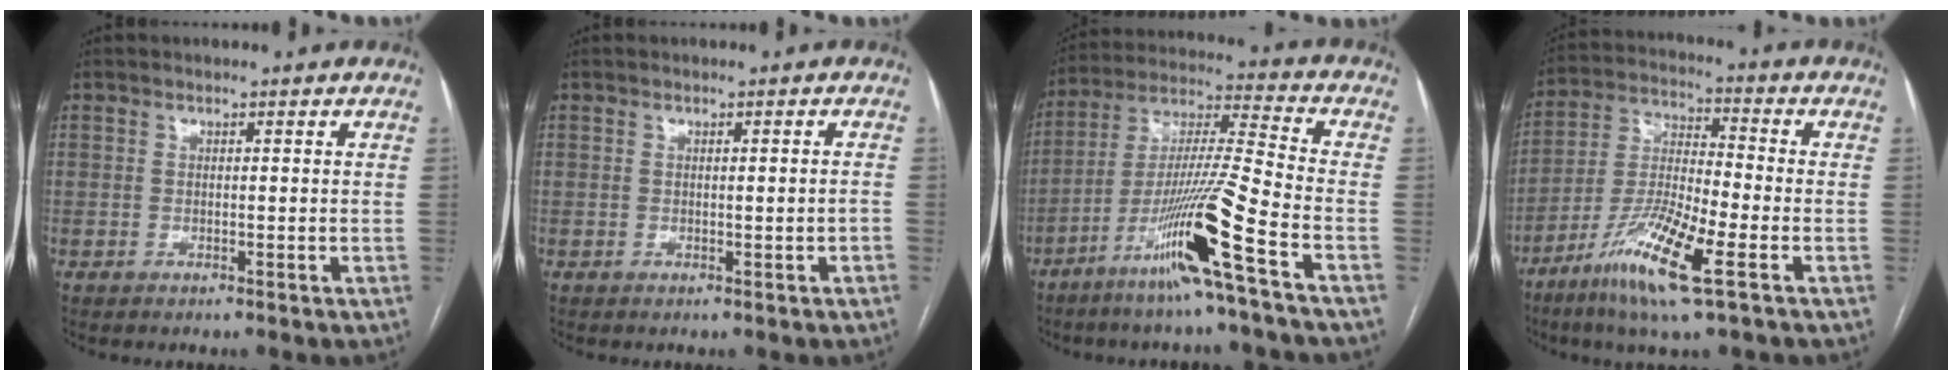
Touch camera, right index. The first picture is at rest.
{"total": 0.9, "force": [-0.3, 0.0, 0.8], "torque": [-0.014, 0.000, 0.000]}
{"total": 15.5, "force": [-8.0, -1.9, 13.1], "torque": [-0.257, -0.023, -0.152]}
{"total": 13.6, "force": [-7.0, 1.2, 11.6], "torque": [-0.237, -0.023, -0.132]}